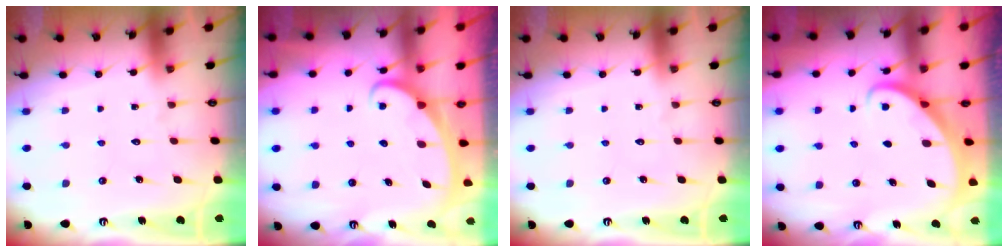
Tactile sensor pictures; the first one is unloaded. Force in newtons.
{"total": 2.5, "press": 2.5, "slide": 0.3}
{"total": 0.0}
{"total": 2.8, "press": 2.8, "slide": 0.2}